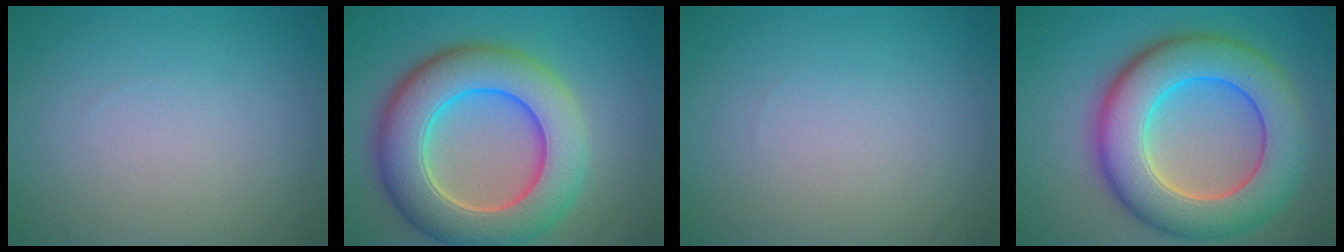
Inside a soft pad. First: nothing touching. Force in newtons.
{"total": 10.8, "press": 10.8, "slide": 0.4}
{"total": 0.0}
{"total": 11.0, "press": 10.9, "slide": 0.5}